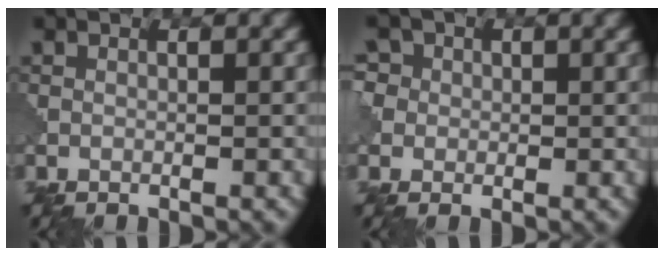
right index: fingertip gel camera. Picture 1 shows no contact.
{"total": 2.3, "force": [0.4, 2.2, -0.1], "torque": [-0.003, 0.008, -0.006]}